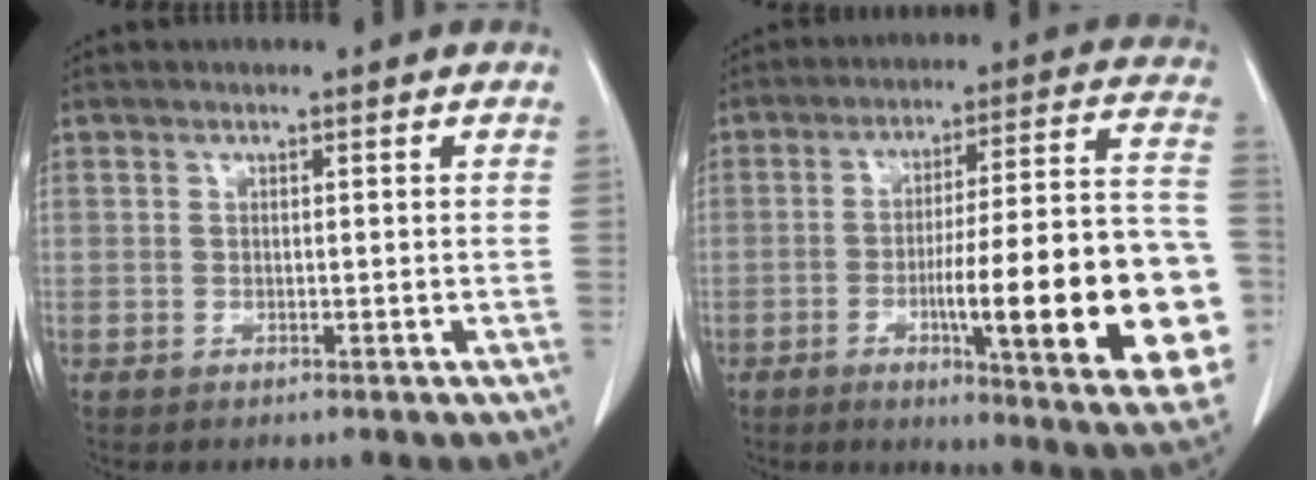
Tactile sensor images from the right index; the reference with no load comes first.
{"total": 24.9, "force": [-5.9, 3.0, 24.0], "torque": [-0.257, 0.010, -0.075]}